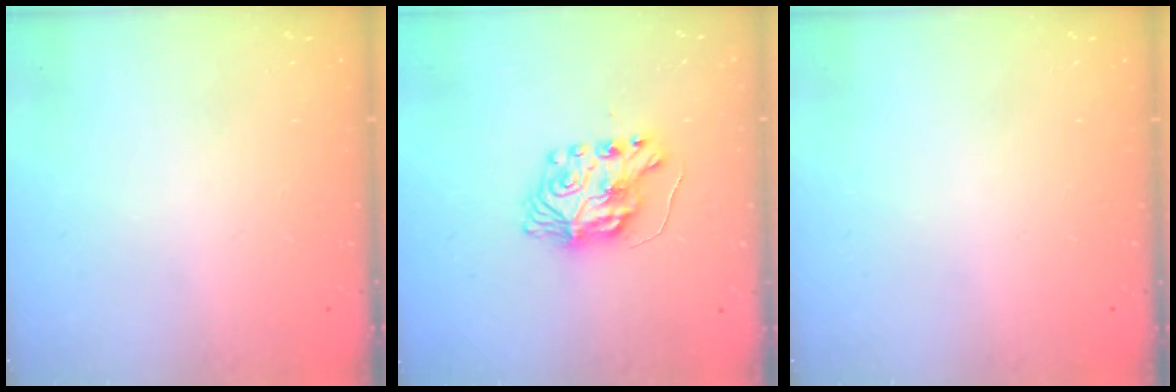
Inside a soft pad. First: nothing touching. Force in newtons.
{"total": 8.2, "press": 8.2, "slide": 0.5}
{"total": 0.0}